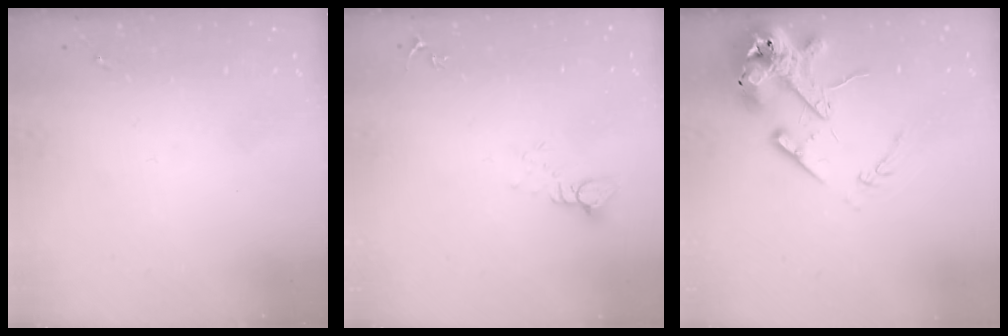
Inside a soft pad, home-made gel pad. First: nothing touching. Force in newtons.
{"total": 4.2, "press": 4.2, "slide": 0.4}
{"total": 16.3, "press": 16.0, "slide": 2.6}